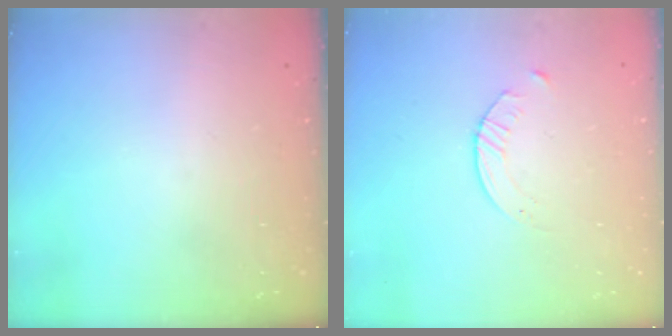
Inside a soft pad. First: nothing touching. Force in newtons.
{"total": 2.8, "press": 2.7, "slide": 0.3}